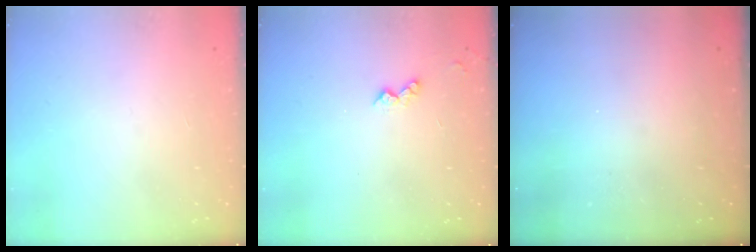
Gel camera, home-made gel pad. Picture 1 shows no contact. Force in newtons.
{"total": 4.0, "press": 4.0, "slide": 0.6}
{"total": 0.0}